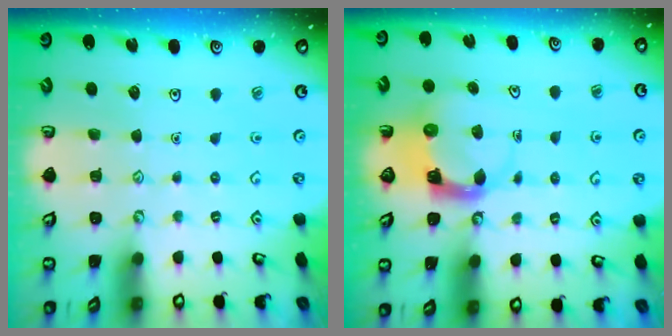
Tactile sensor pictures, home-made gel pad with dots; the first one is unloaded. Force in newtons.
{"total": 3.9, "press": 3.9, "slide": 0.6}